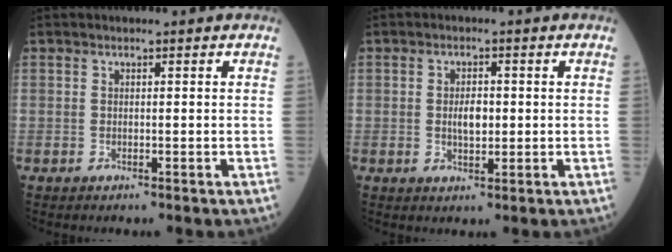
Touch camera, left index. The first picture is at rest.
{"total": 3.2, "force": [0.1, 1.5, 2.8], "torque": [-0.051, 0.001, 0.002]}